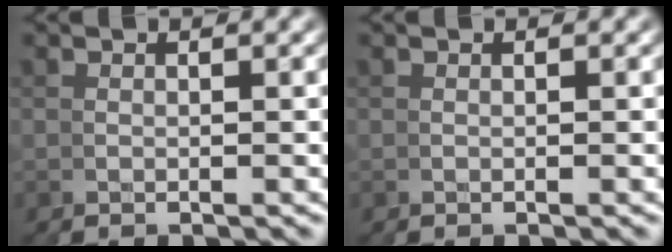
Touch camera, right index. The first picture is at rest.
{"total": 0.0}